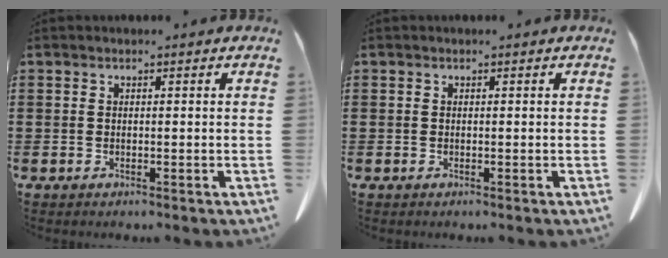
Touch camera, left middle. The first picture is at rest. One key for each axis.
{"total": 0.0}